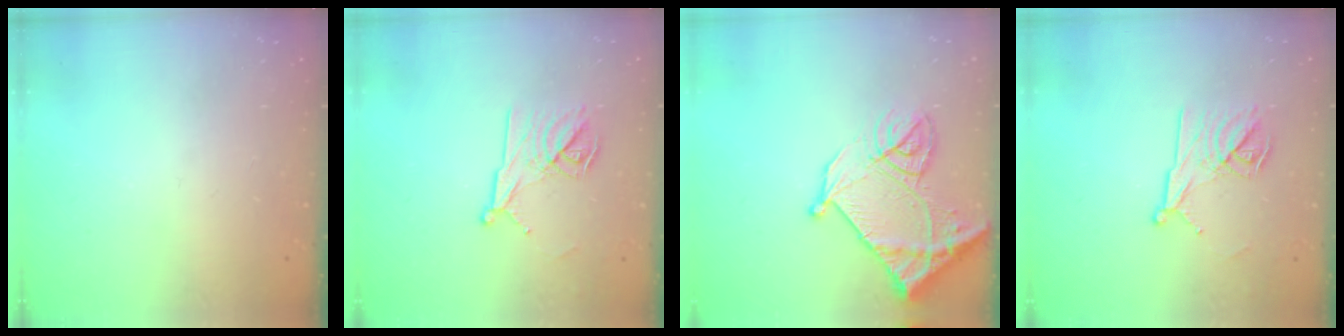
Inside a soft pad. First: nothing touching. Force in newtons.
{"total": 12.0, "press": 12.0, "slide": 0.1}
{"total": 17.4, "press": 17.3, "slide": 1.8}
{"total": 12.0, "press": 12.0, "slide": 0.1}